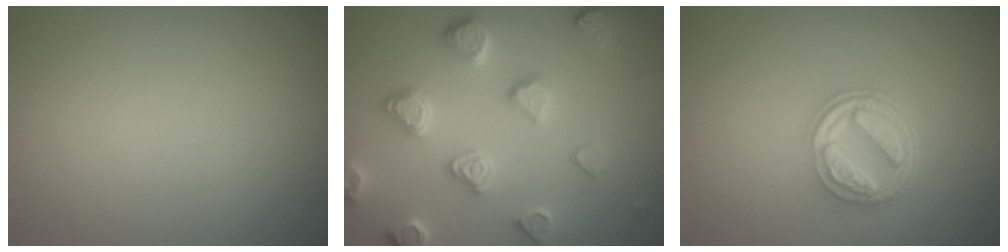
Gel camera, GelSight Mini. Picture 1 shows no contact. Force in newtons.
{"total": 4.6, "press": 4.1, "slide": 2.1}
{"total": 4.6, "press": 3.4, "slide": 3.2}